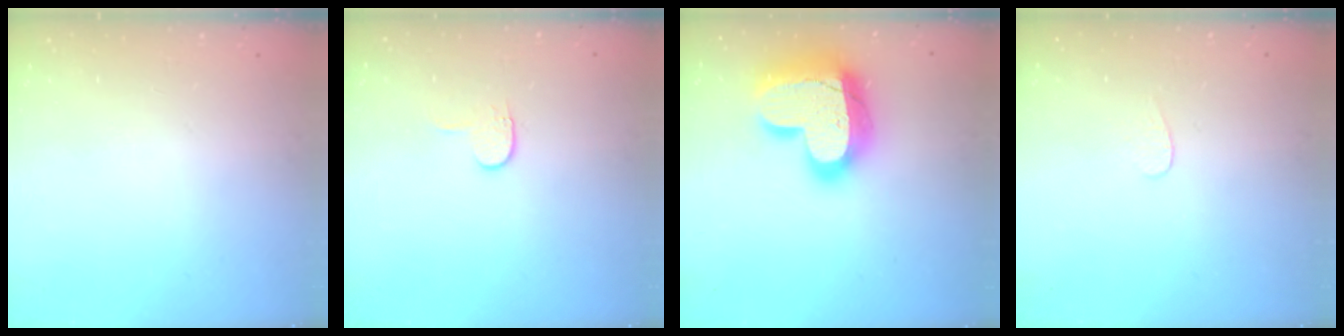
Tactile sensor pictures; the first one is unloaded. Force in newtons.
{"total": 3.9, "press": 3.8, "slide": 0.5}
{"total": 23.3, "press": 23.2, "slide": 1.9}
{"total": 3.1, "press": 3.0, "slide": 0.3}